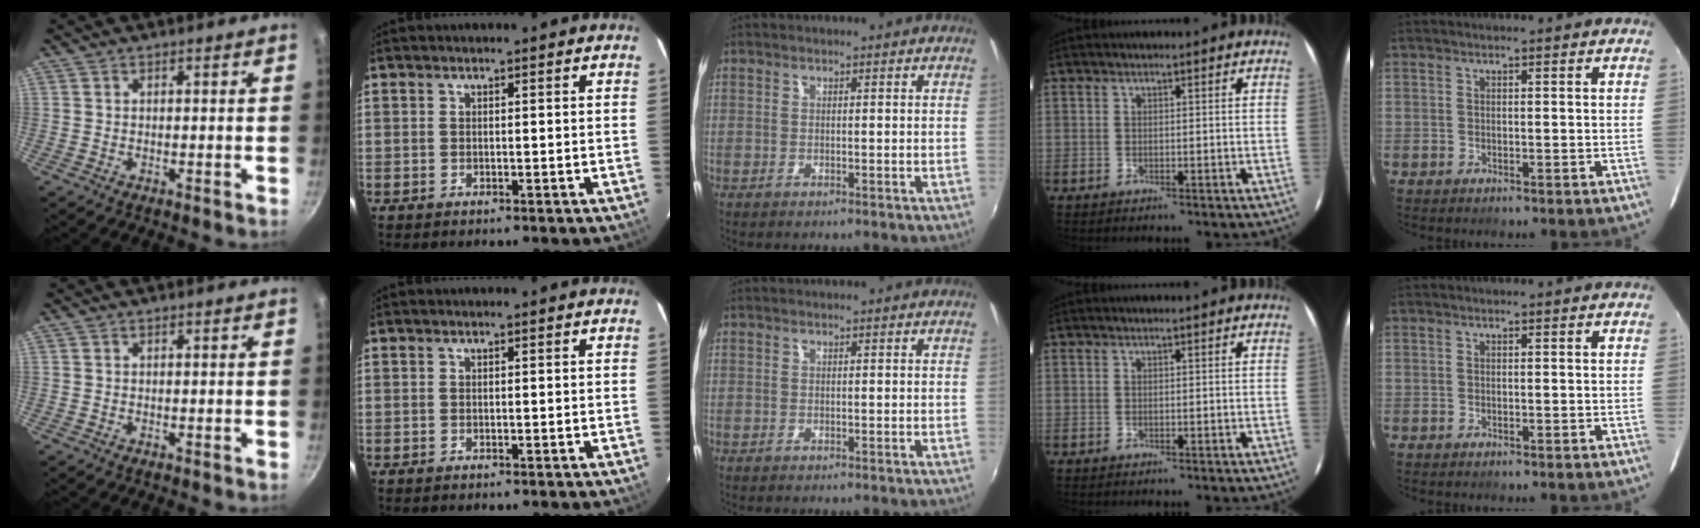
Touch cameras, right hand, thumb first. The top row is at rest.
{}